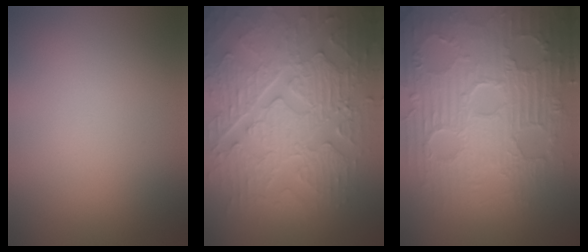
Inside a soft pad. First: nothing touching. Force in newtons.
{"total": 9.2, "press": 6.8, "slide": 6.2}
{"total": 9.6, "press": 6.7, "slide": 6.9}